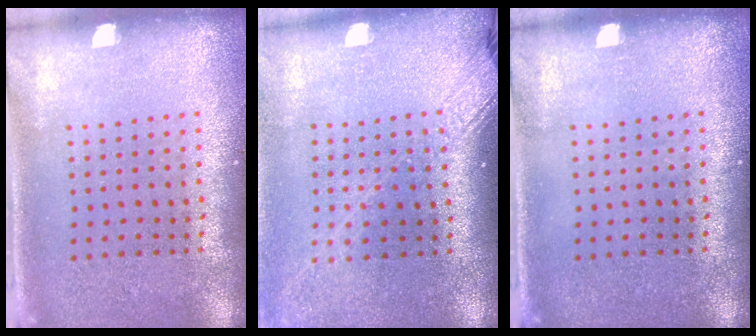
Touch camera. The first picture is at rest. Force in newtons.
{"total": 2.0, "press": 1.5, "slide": 1.3}
{"total": 0.0}